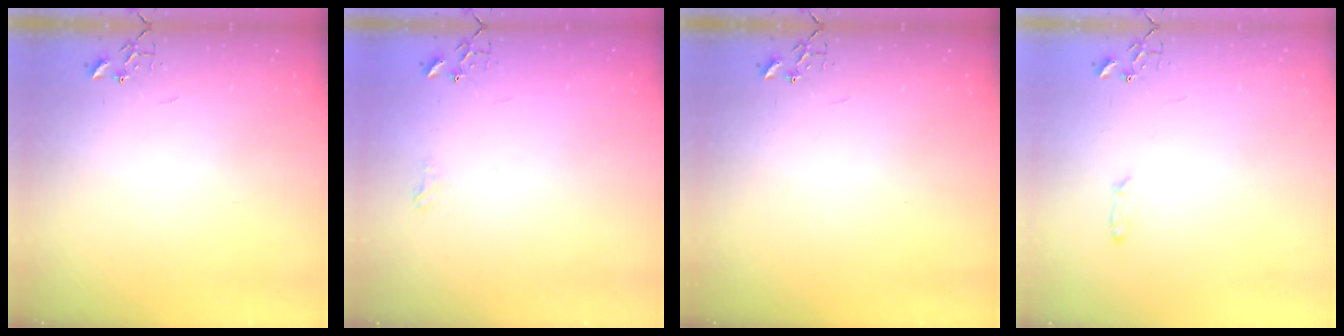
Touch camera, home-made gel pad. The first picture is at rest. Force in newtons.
{"total": 6.5, "press": 6.5, "slide": 0.6}
{"total": 0.0}
{"total": 3.2, "press": 3.1, "slide": 0.3}